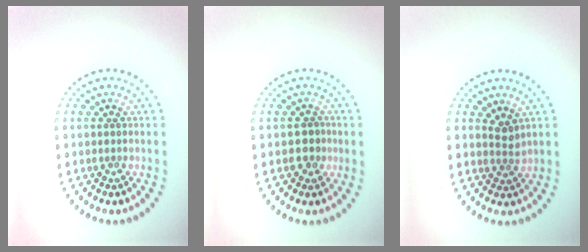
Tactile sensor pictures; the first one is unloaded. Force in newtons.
{"total": 1.7, "press": 1.7, "slide": 0.3}
{"total": 1.5, "press": 1.0, "slide": 1.1}